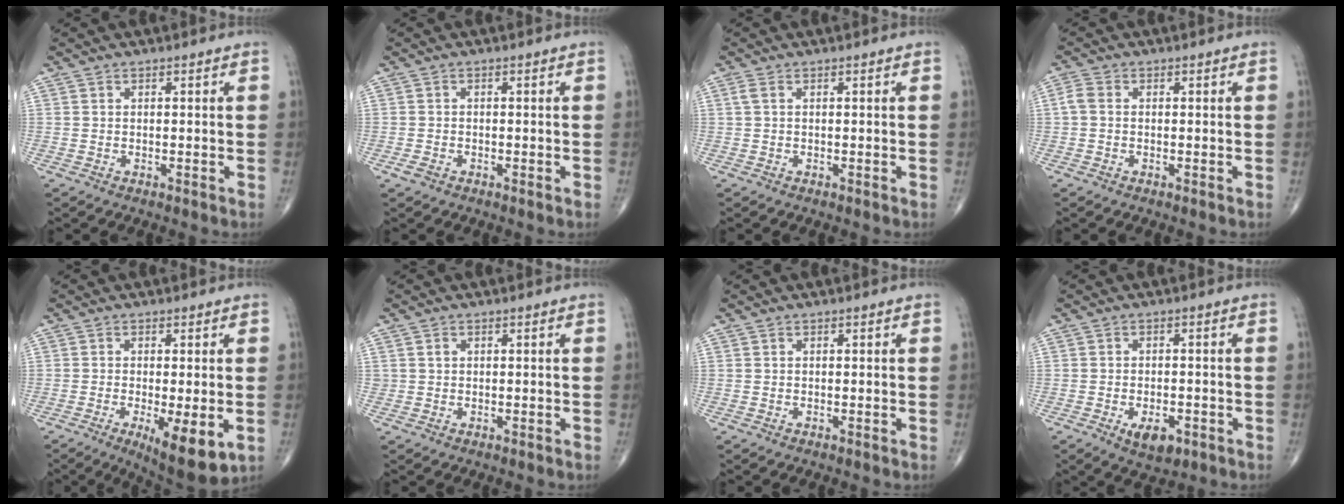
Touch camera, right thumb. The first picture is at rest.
{"total": 1.4, "force": [-0.8, 0.8, 0.8], "torque": [-0.019, 0.000, -0.015]}
{"total": 1.1, "force": [0.3, 0.4, 1.0], "torque": [-0.031, 0.009, 0.007]}
{"total": 2.2, "force": [-0.1, 1.6, 1.6], "torque": [-0.035, 0.004, -0.008]}
{"total": 9.8, "force": [-2.8, 2.9, 8.9], "torque": [-0.135, -0.023, -0.037]}
{"total": 1.0, "force": [0.3, 0.9, 0.4], "torque": [-0.002, 0.001, 0.005]}
{"total": 0.0}
{"total": 5.3, "force": [-2.3, 2.8, 3.8], "torque": [-0.052, 0.005, -0.027]}